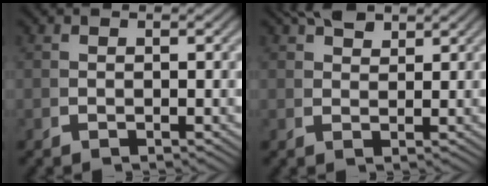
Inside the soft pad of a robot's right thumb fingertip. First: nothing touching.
{"total": 3.4, "force": [2.8, 1.2, 1.6], "torque": [-0.020, 0.004, 0.053]}